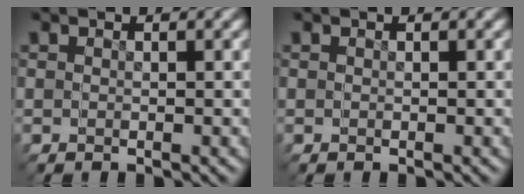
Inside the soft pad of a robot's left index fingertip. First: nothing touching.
{"total": 0.0}